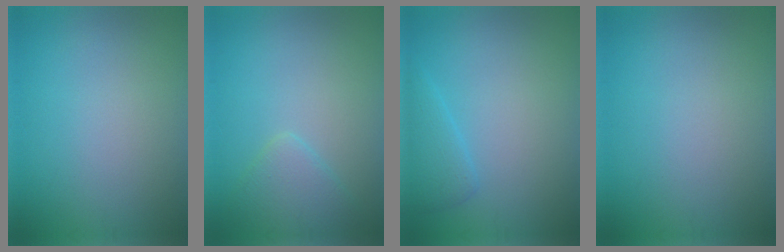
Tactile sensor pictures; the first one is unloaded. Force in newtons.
{"total": 2.5, "press": 2.5, "slide": 0.2}
{"total": 2.2, "press": 2.1, "slide": 0.2}
{"total": 0.0}